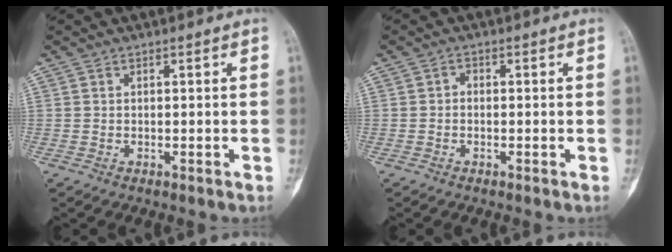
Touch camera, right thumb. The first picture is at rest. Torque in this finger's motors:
{"motor_torque": [-0.10, 0.56, 0.25, -0.11, -0.04]}